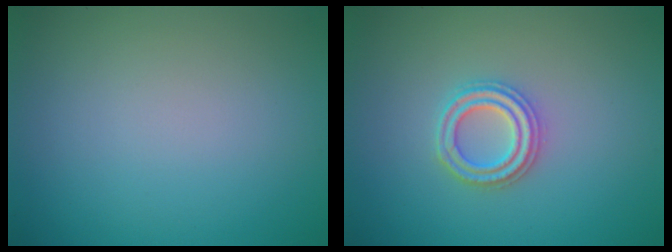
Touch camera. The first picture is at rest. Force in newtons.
{"total": 2.7, "press": 2.6, "slide": 0.7}